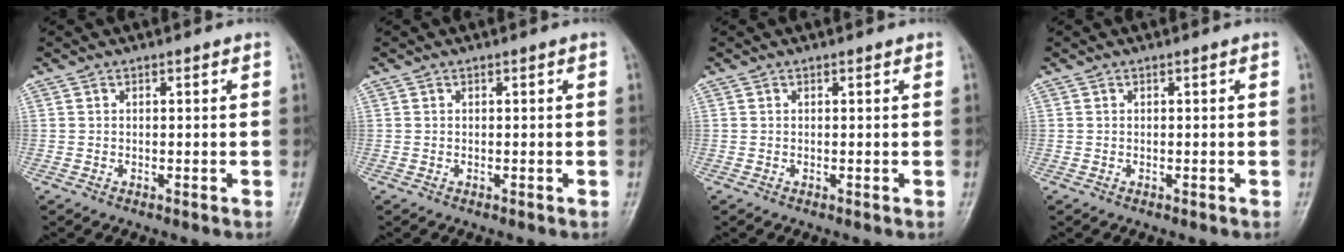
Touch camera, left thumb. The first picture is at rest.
{"total": 0.0}
{"total": 0.0}
{"total": 0.0}